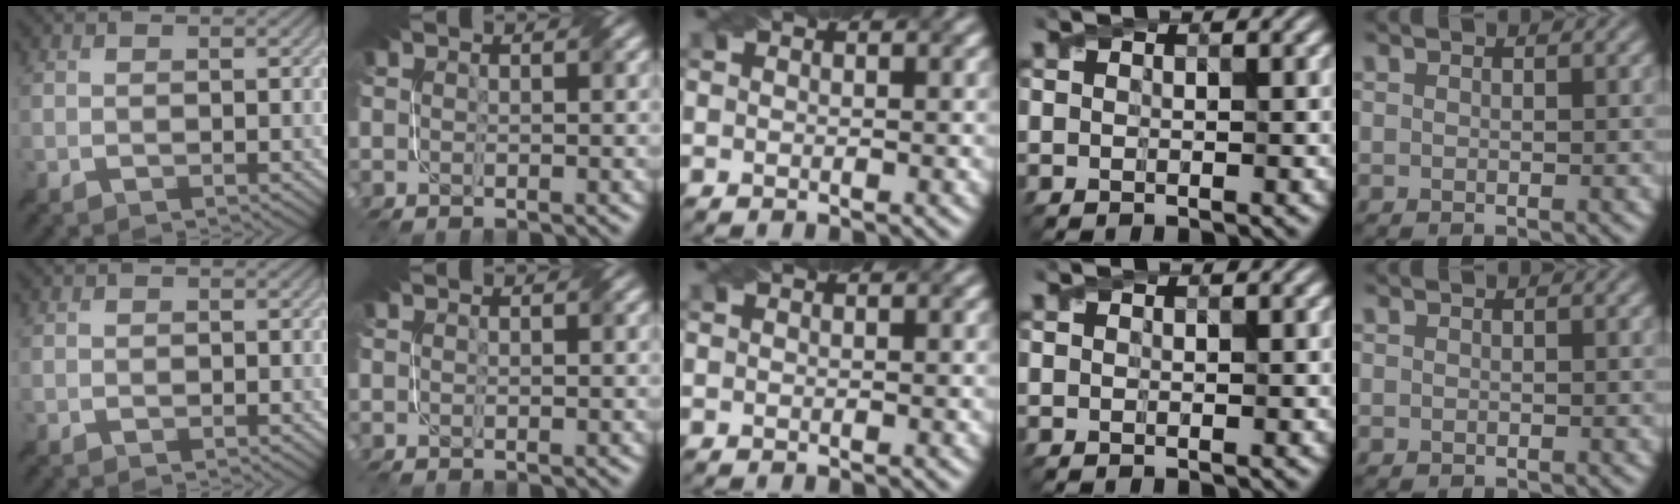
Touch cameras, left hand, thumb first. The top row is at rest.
{}